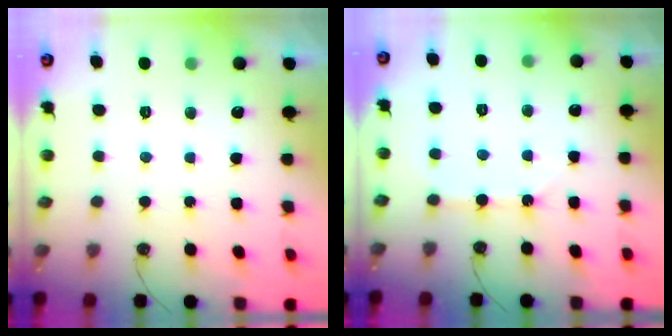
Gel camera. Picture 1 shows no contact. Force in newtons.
{"total": 5.6, "press": 5.5, "slide": 0.5}